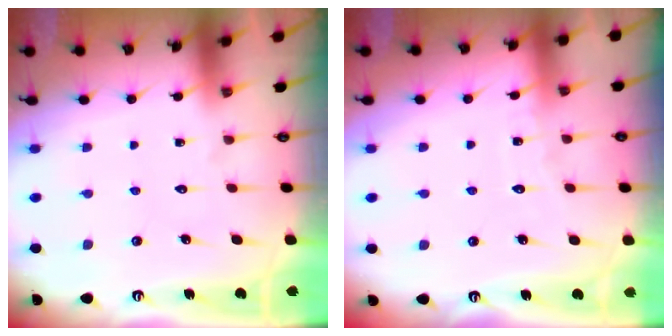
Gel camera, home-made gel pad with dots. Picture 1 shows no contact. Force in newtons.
{"total": 3.2, "press": 3.2, "slide": 0.4}